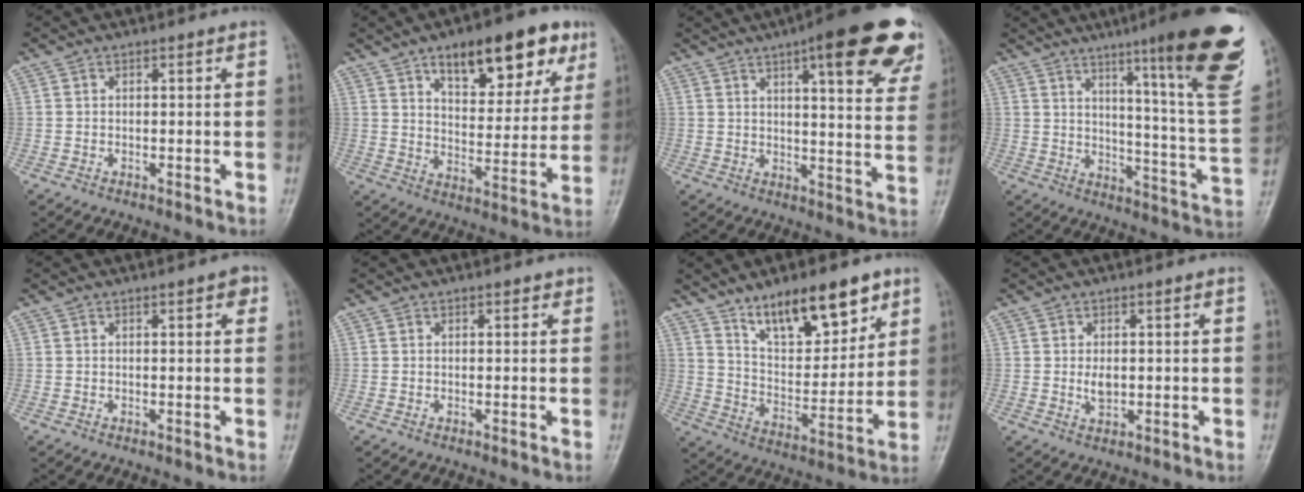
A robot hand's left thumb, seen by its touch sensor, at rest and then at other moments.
{"total": 18.2, "force": [10.1, 8.0, 12.8], "torque": [-0.129, -0.036, 0.149]}
{"total": 22.2, "force": [12.9, 5.6, 17.1], "torque": [-0.192, -0.035, 0.152]}
{"total": 23.7, "force": [13.7, 1.5, 19.2], "torque": [-0.242, -0.071, 0.192]}
{"total": 2.0, "force": [1.0, 0.7, 1.6], "torque": [-0.015, 0.000, 0.010]}
{"total": 0.9, "force": [0.6, 0.5, 0.4], "torque": [-0.002, -0.003, 0.005]}
{"total": 16.6, "force": [10.7, 6.6, 10.7], "torque": [-0.126, -0.059, 0.189]}
{"total": 2.6, "force": [0.3, 1.5, 2.1], "torque": [-0.032, -0.006, 0.008]}